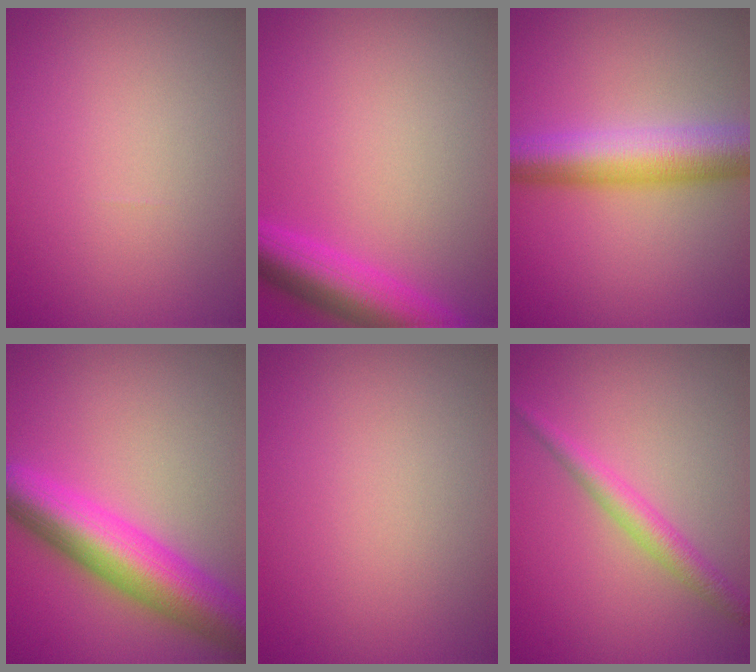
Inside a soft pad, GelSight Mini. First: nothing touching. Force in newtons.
{"total": 5.5, "press": 5.5, "slide": 0.3}
{"total": 7.0, "press": 7.0, "slide": 0.1}
{"total": 9.0, "press": 9.0, "slide": 0.3}
{"total": 0.0}
{"total": 2.4, "press": 2.4, "slide": 0.1}